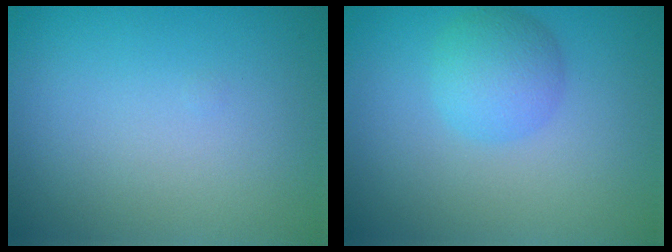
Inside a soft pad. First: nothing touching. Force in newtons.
{"total": 2.6, "press": 2.6, "slide": 0.2}